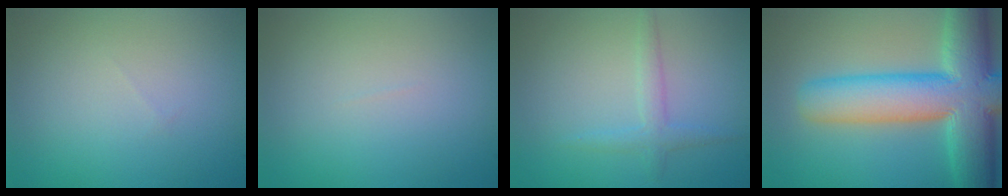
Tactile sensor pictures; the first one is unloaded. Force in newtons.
{"total": 0.0}
{"total": 1.8, "press": 1.8, "slide": 0.1}
{"total": 13.1, "press": 13.1, "slide": 0.6}